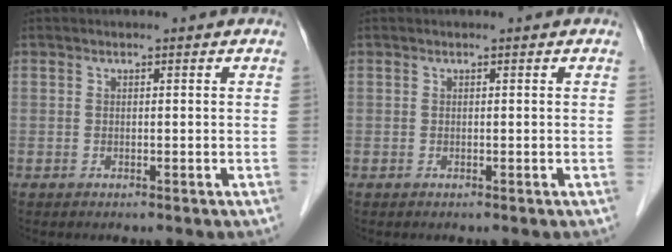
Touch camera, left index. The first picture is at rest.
{"total": 0.0}